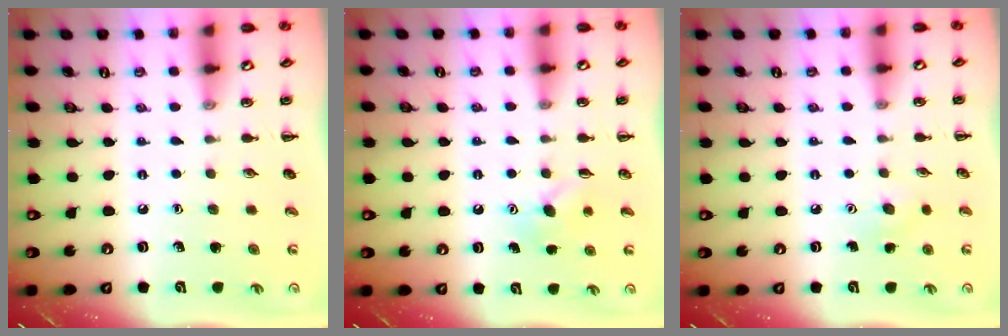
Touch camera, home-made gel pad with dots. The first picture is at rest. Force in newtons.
{"total": 4.8, "press": 4.7, "slide": 1.1}
{"total": 5.2, "press": 5.0, "slide": 1.3}